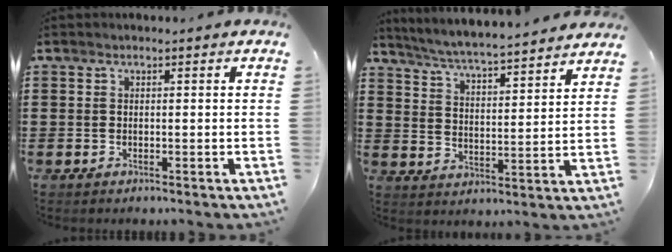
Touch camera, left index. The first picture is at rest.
{"total": 5.0, "force": [4.8, -0.5, 1.2], "torque": [-0.047, -0.038, 0.078]}